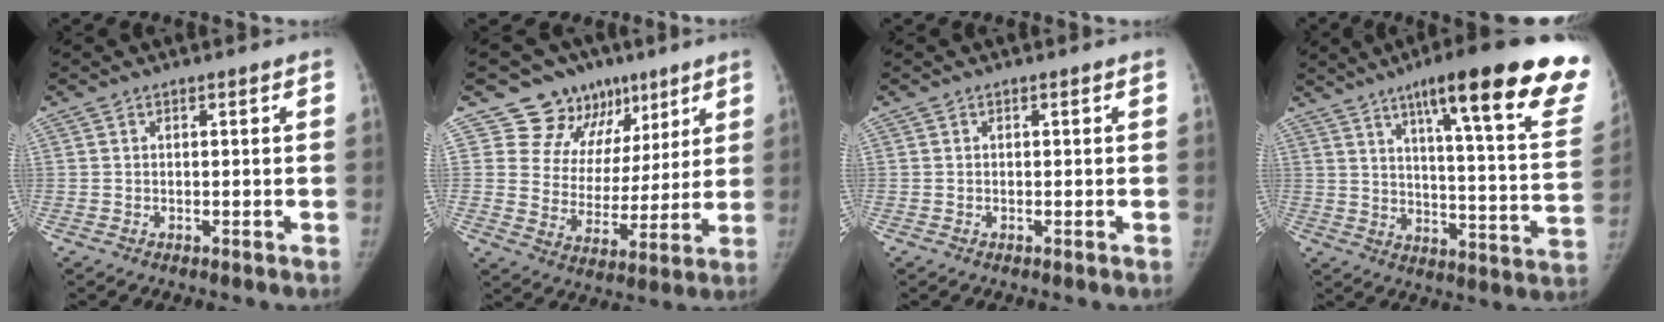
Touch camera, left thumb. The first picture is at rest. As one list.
[{"total": 13.9, "force": [8.8, 10.4, 2.9], "torque": [0.009, -0.034, 0.137]}, {"total": 0.0}, {"total": 28.2, "force": [18.4, 4.6, 20.8], "torque": [-0.248, -0.068, 0.244]}]